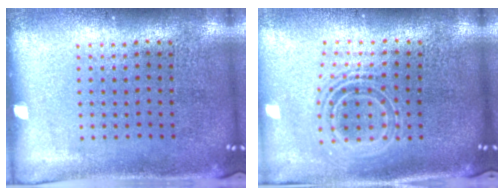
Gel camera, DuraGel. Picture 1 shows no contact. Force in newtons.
{"total": 2.1, "press": 1.5, "slide": 1.4}